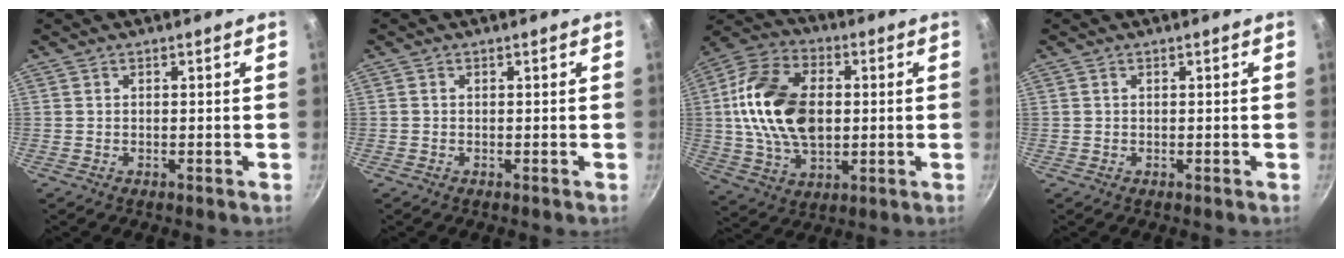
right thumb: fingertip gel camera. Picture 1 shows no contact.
{"total": 0.0}
{"total": 19.4, "force": [1.2, 12.5, 14.8], "torque": [-0.256, 0.012, 0.016]}
{"total": 0.0}